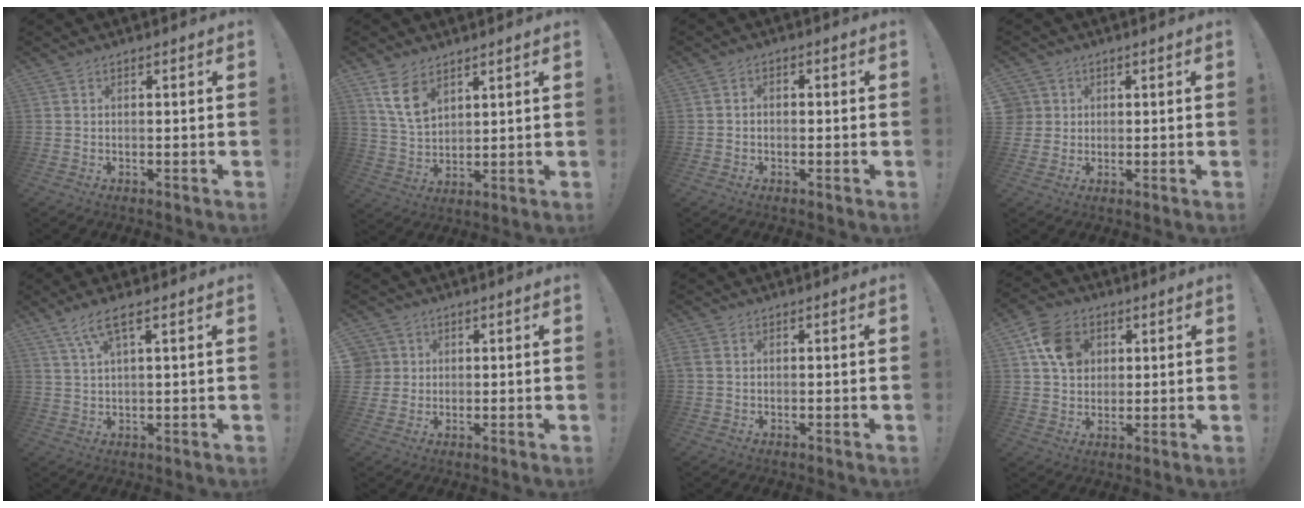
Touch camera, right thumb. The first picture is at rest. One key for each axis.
{"total": 8.0, "fx": 4.8, "fy": 4.5, "fz": 4.5, "tx": -0.081, "ty": -0.015, "tz": 0.095}
{"total": 1.9, "fx": -1.2, "fy": 1.1, "fz": 0.8, "tx": -0.016, "ty": 0.012, "tz": -0.022}
{"total": 3.9, "fx": 1.1, "fy": 3.6, "fz": 0.6, "tx": -0.012, "ty": 0.002, "tz": 0.022}
{"total": 6.2, "fx": 3.5, "fy": 1.3, "fz": 5.0, "tx": -0.098, "ty": -0.006, "tz": 0.062}
{"total": 4.4, "fx": 1.3, "fy": 4.2, "fz": 0.5, "tx": -0.013, "ty": -0.001, "tz": 0.027}
{"total": 1.7, "fx": 0.5, "fy": 1.4, "fz": 0.9, "tx": -0.022, "ty": 0.006, "tz": 0.011}
{"total": 11.1, "fx": 4.0, "fy": 9.0, "fz": 5.1, "tx": -0.070, "ty": -0.008, "tz": 0.083}